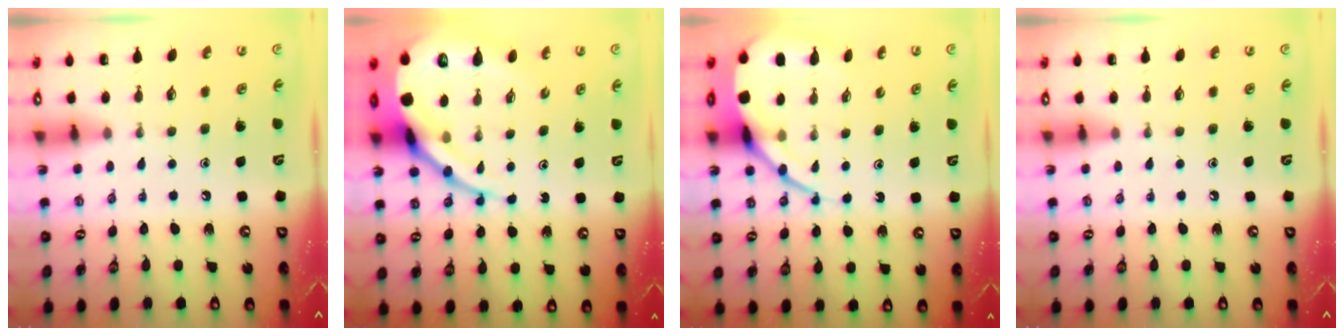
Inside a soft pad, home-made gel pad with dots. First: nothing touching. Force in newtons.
{"total": 15.0, "press": 14.9, "slide": 1.5}
{"total": 11.8, "press": 11.7, "slide": 1.1}
{"total": 0.0}